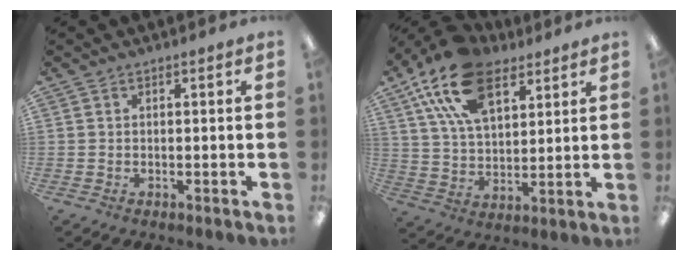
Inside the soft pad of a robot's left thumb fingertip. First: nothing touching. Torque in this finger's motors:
{"motor_torque": [0.29, 0.36, 1.71, -1.05, 0.41]}